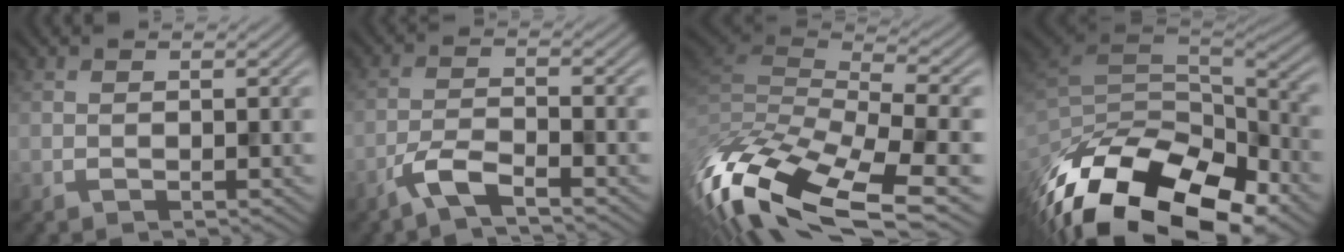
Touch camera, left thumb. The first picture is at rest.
{"total": 4.4, "force": [-3.6, 0.7, 2.4], "torque": [-0.049, -0.002, -0.078]}
{"total": 15.9, "force": [-9.1, 6.1, 11.6], "torque": [-0.279, -0.030, -0.121]}
{"total": 17.9, "force": [-11.5, 8.8, 10.5], "torque": [-0.228, -0.040, -0.160]}